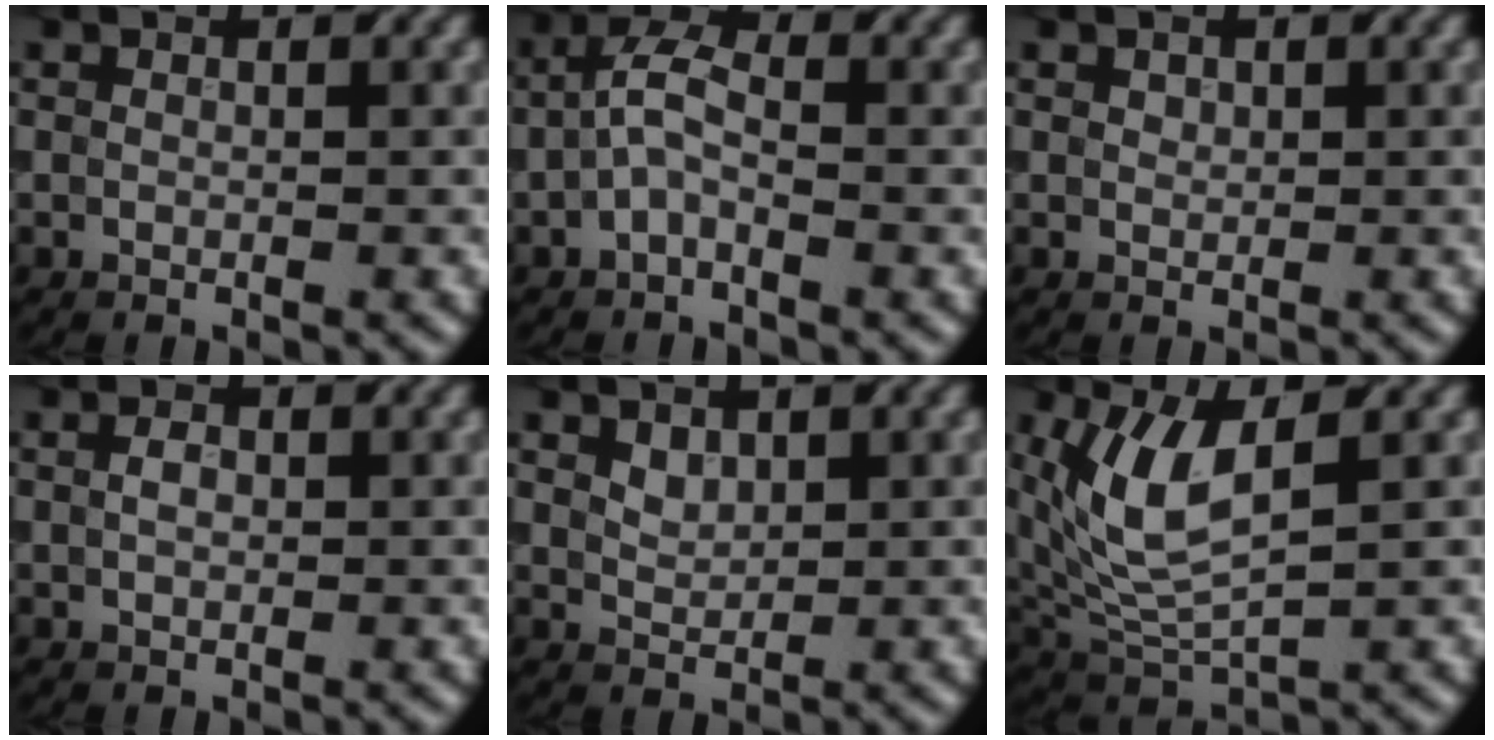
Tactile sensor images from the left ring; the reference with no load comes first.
{"total": 3.2, "force": [-1.1, 1.4, 2.7], "torque": [-0.059, 0.021, -0.022]}
{"total": 0.7, "force": [0.4, 0.5, 0.3], "torque": [-0.008, 0.005, 0.009]}
{"total": 1.1, "force": [-0.1, 0.6, 0.9], "torque": [-0.018, 0.008, 0.001]}
{"total": 1.6, "force": [0.8, 1.0, 0.9], "torque": [-0.018, 0.004, 0.025]}
{"total": 7.0, "force": [1.7, 3.2, 6.0], "torque": [-0.140, 0.004, 0.042]}